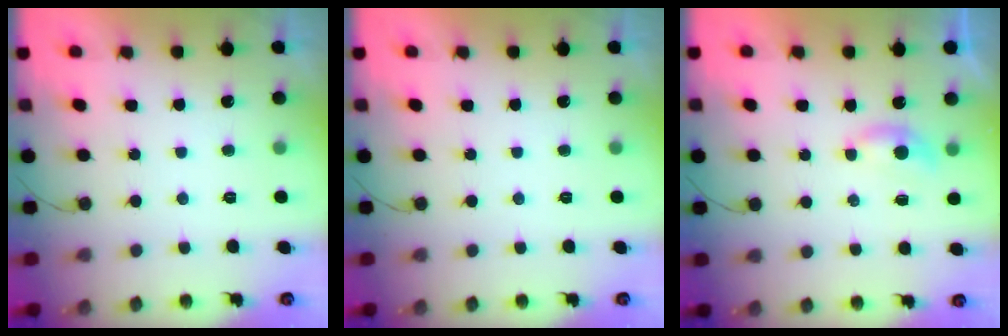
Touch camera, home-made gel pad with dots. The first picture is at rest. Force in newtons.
{"total": 0.0}
{"total": 3.2, "press": 3.2, "slide": 0.4}